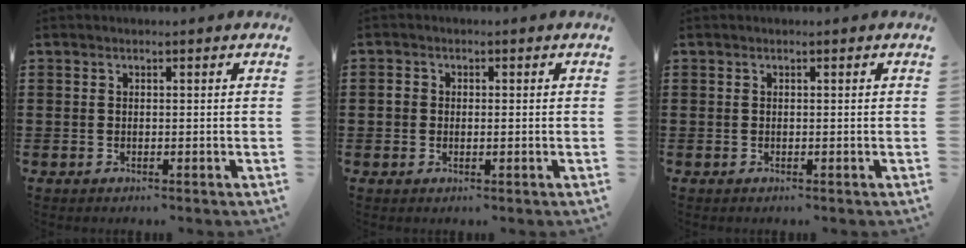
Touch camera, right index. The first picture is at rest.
{"total": 1.4, "force": [-0.1, 1.1, 0.8], "torque": [-0.019, 0.007, -0.005]}
{"total": 0.0}